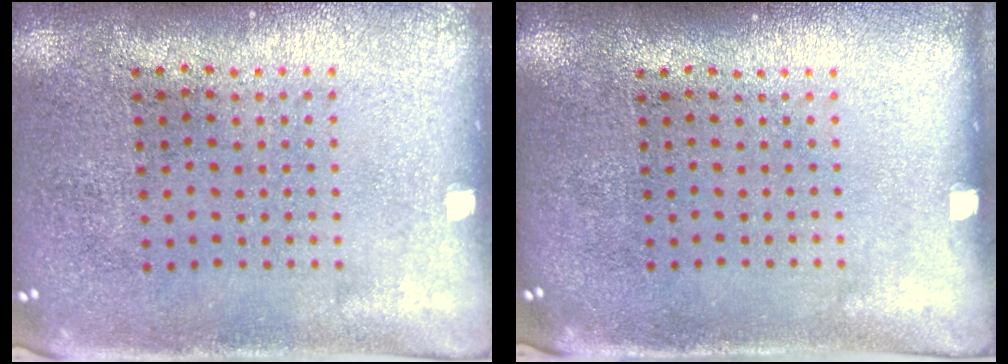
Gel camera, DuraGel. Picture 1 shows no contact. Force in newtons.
{"total": 0.0}